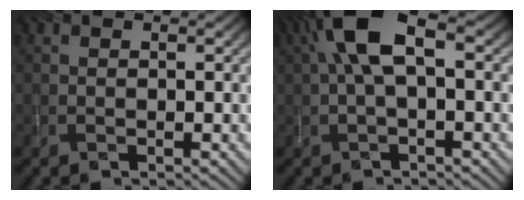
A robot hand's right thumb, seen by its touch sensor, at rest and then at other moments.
{"total": 7.8, "force": [1.8, 2.7, 7.1], "torque": [-0.150, 0.024, 0.024]}